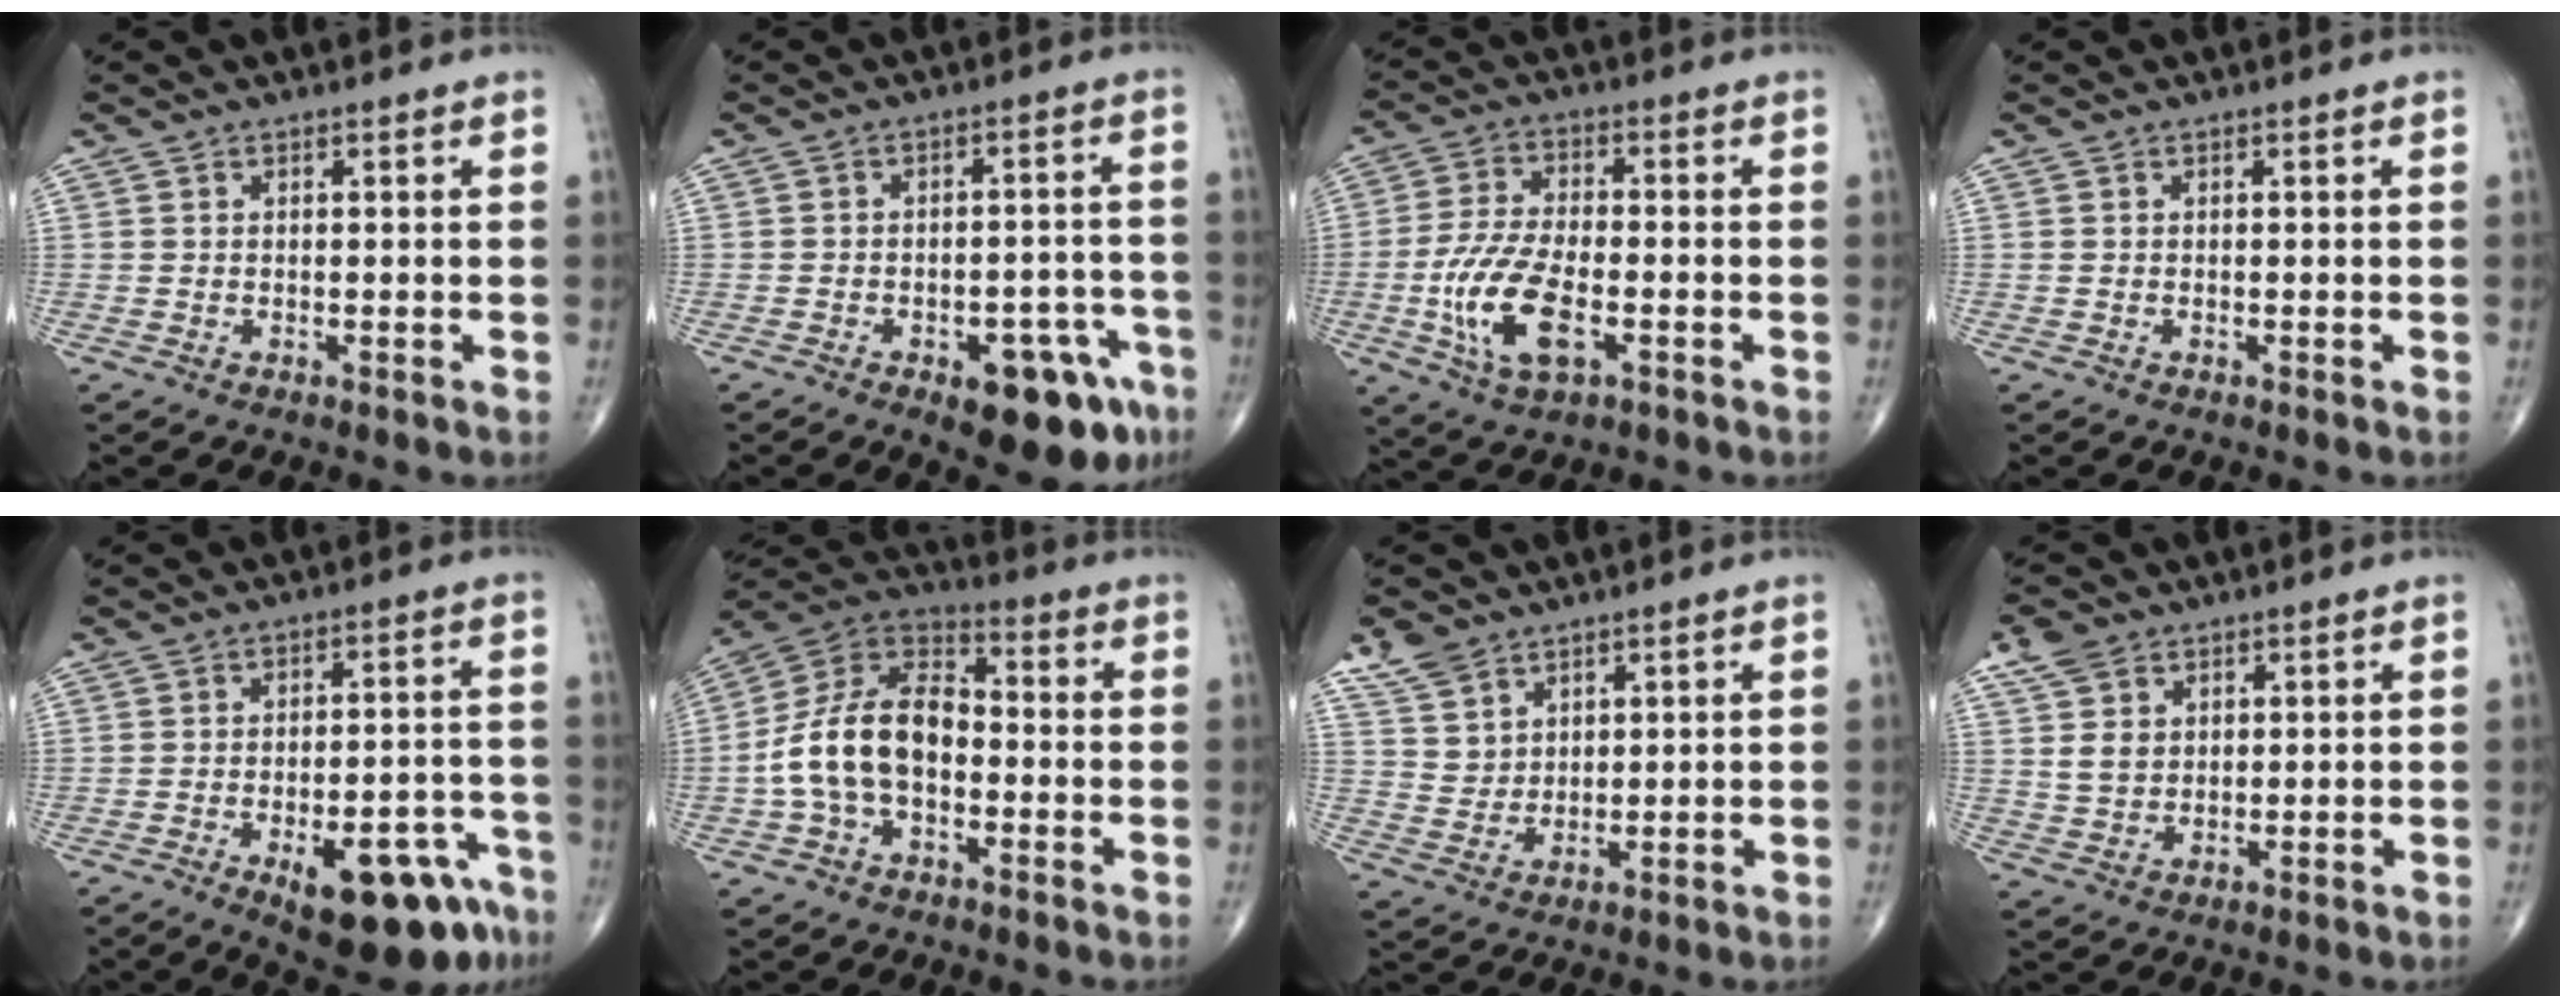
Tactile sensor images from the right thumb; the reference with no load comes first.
{"total": 12.7, "force": [-6.7, 5.6, 9.2], "torque": [-0.088, 0.040, -0.081]}
{"total": 12.7, "force": [-3.7, 5.9, 10.6], "torque": [-0.218, 0.009, -0.068]}
{"total": 0.0}
{"total": 15.4, "force": [-8.5, 6.2, 11.3], "torque": [-0.099, 0.052, -0.105]}
{"total": 15.0, "force": [-2.5, 9.4, 11.4], "torque": [-0.209, 0.044, -0.055]}
{"total": 6.5, "force": [4.7, 4.1, 1.9], "torque": [-0.023, -0.023, 0.101]}
{"total": 6.4, "force": [3.4, 4.6, 2.9], "torque": [-0.042, -0.011, 0.072]}